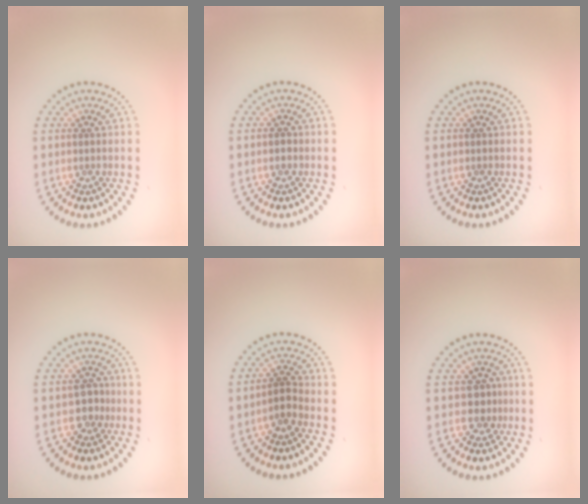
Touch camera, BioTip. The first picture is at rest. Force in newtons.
{"total": 0.9, "press": 0.9, "slide": 0.2}
{"total": 0.0}
{"total": 1.7, "press": 1.3, "slide": 1.0}
{"total": 1.7, "press": 1.4, "slide": 1.1}
{"total": 2.0, "press": 1.5, "slide": 1.3}